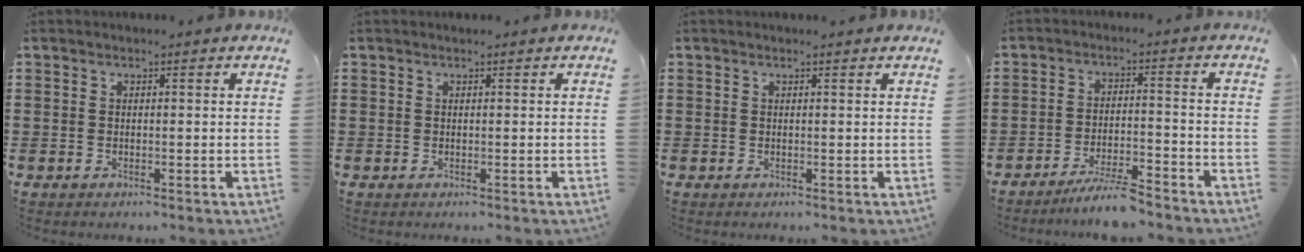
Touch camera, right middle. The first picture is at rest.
{"total": 0.0}
{"total": 0.0}
{"total": 5.4, "force": [-5.0, 0.1, 2.1], "torque": [-0.049, -0.009, -0.096]}